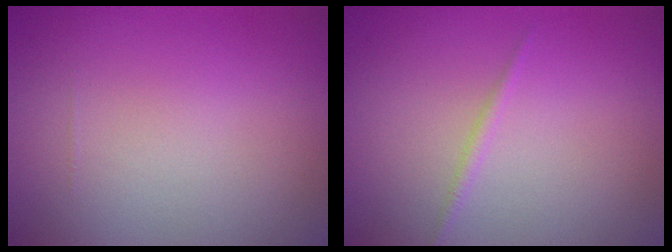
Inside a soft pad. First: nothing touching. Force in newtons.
{"total": 0.7, "press": 0.7, "slide": 0.1}